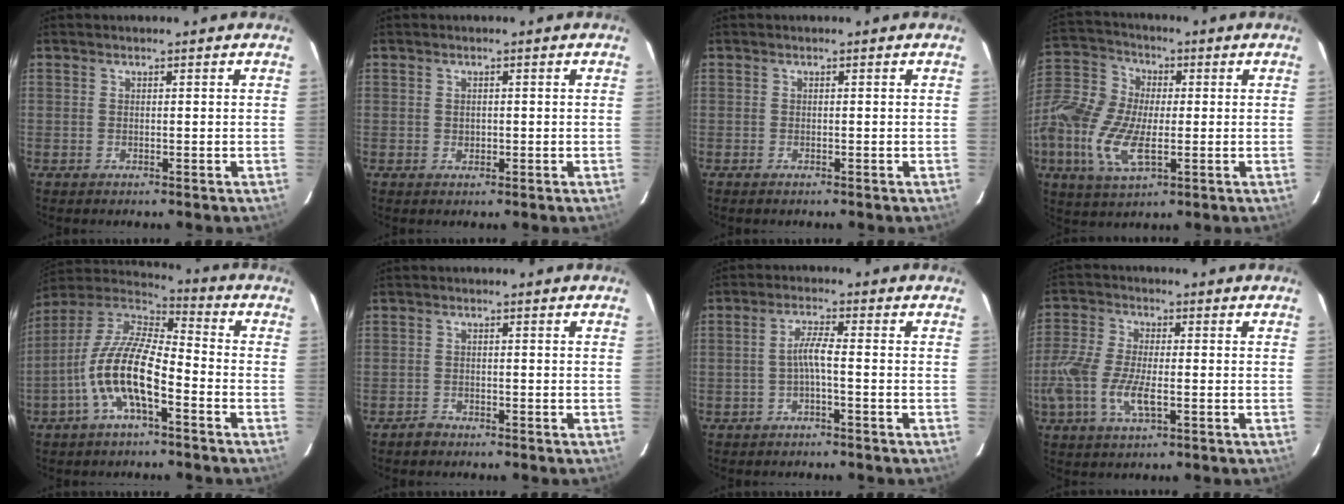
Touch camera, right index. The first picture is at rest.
{"total": 1.1, "force": [0.0, 0.9, 0.5], "torque": [-0.005, 0.002, 0.000]}
{"total": 0.6, "force": [-0.5, 0.2, 0.1], "torque": [-0.004, -0.002, -0.009]}
{"total": 16.4, "force": [-3.7, 9.1, 13.2], "torque": [-0.296, -0.003, -0.079]}
{"total": 14.6, "force": [-5.6, 4.7, 12.7], "torque": [-0.255, 0.000, -0.116]}
{"total": 1.7, "force": [-1.5, 0.8, 0.1], "torque": [-0.005, 0.002, -0.026]}
{"total": 3.1, "force": [-1.3, -0.1, 2.8], "torque": [-0.059, 0.006, -0.024]}
{"total": 10.0, "force": [-3.1, 3.9, 8.7], "torque": [-0.194, -0.007, -0.065]}